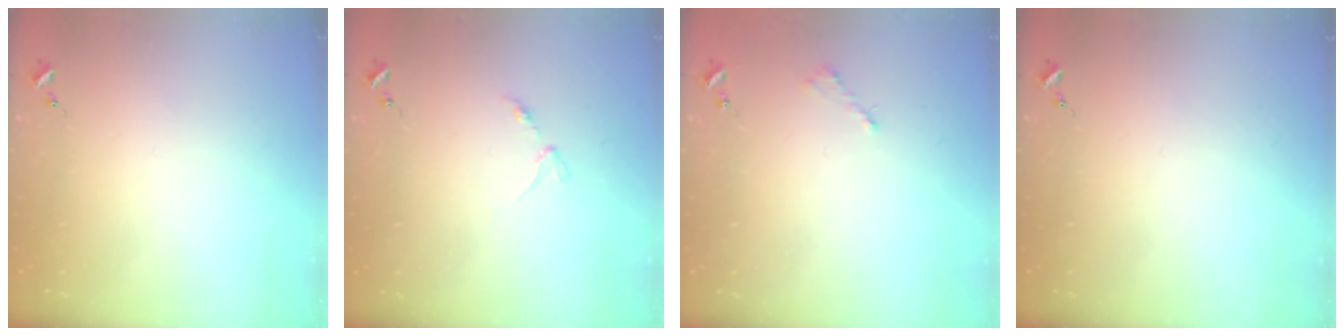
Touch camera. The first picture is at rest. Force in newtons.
{"total": 2.9, "press": 2.8, "slide": 0.4}
{"total": 2.6, "press": 2.5, "slide": 0.3}
{"total": 0.0}